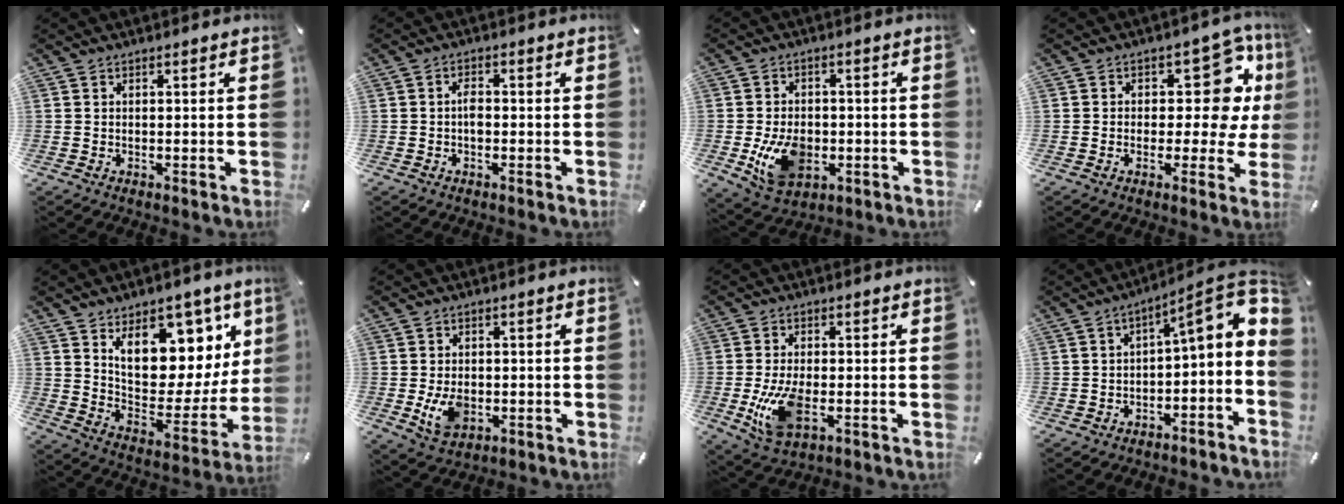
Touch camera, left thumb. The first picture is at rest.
{"total": 2.4, "force": [-0.4, 1.4, 2.0], "torque": [-0.039, 0.004, -0.009]}
{"total": 11.2, "force": [-2.3, 8.3, 7.1], "torque": [-0.147, 0.004, -0.038]}
{"total": 13.7, "force": [3.7, 8.2, 10.3], "torque": [-0.123, -0.027, 0.063]}
{"total": 16.4, "force": [9.1, 10.3, 9.0], "torque": [-0.113, -0.091, 0.159]}
{"total": 7.0, "force": [-1.1, 5.0, 4.7], "torque": [-0.097, -0.007, -0.023]}
{"total": 9.8, "force": [-1.9, 5.8, 7.7], "torque": [-0.168, -0.009, -0.033]}
{"total": 10.0, "force": [1.8, 3.1, 9.4], "torque": [-0.113, -0.025, 0.018]}